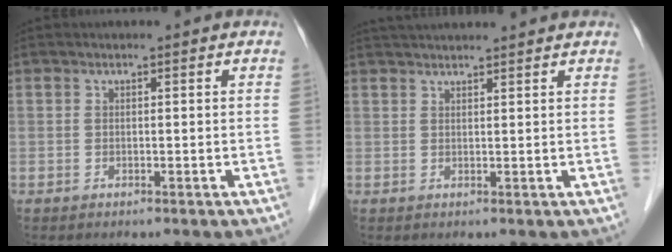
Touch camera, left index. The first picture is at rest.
{"total": 7.6, "force": [7.1, -0.1, 2.7], "torque": [-0.041, 0.037, 0.098]}